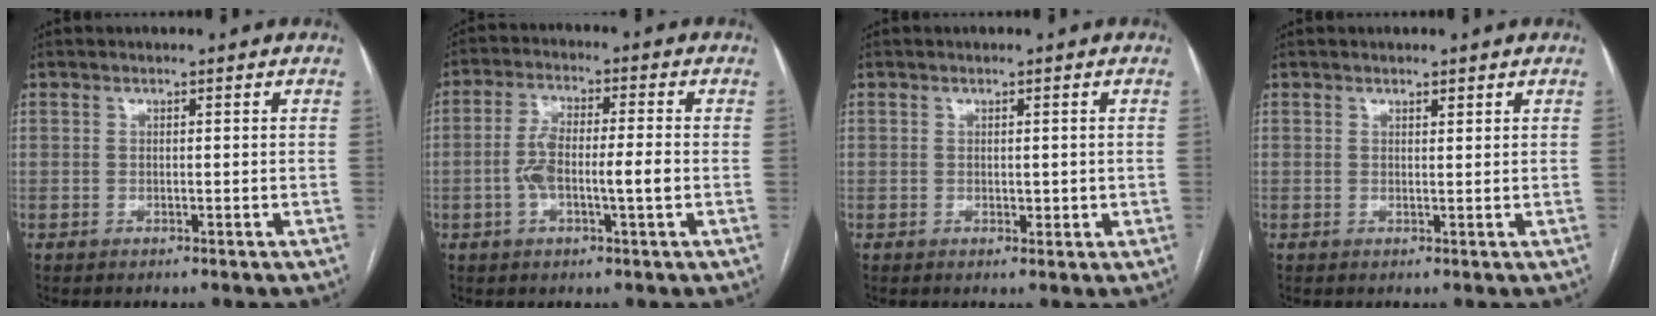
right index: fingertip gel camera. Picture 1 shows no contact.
{"total": 7.3, "force": [-1.2, 1.6, 7.0], "torque": [-0.143, 0.016, -0.025]}
{"total": 1.6, "force": [0.0, 1.1, 1.2], "torque": [-0.016, 0.002, 0.004]}
{"total": 0.8, "force": [0.7, 0.2, 0.3], "torque": [-0.009, 0.000, 0.012]}